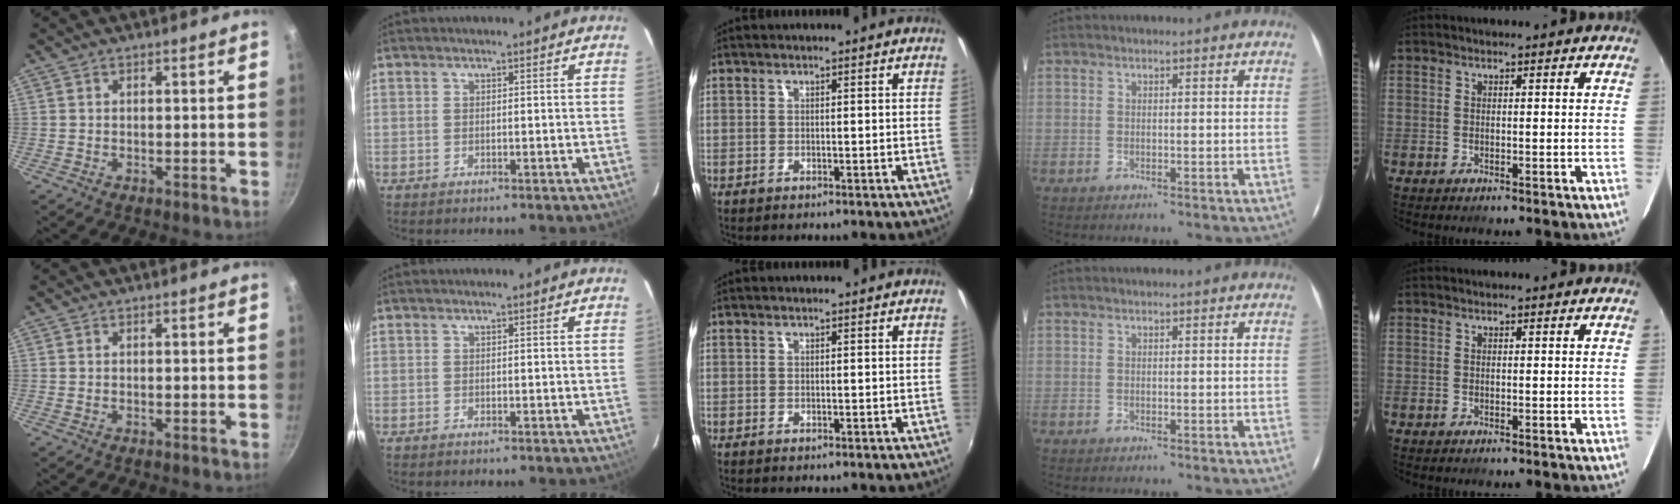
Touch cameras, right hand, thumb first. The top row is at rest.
{}